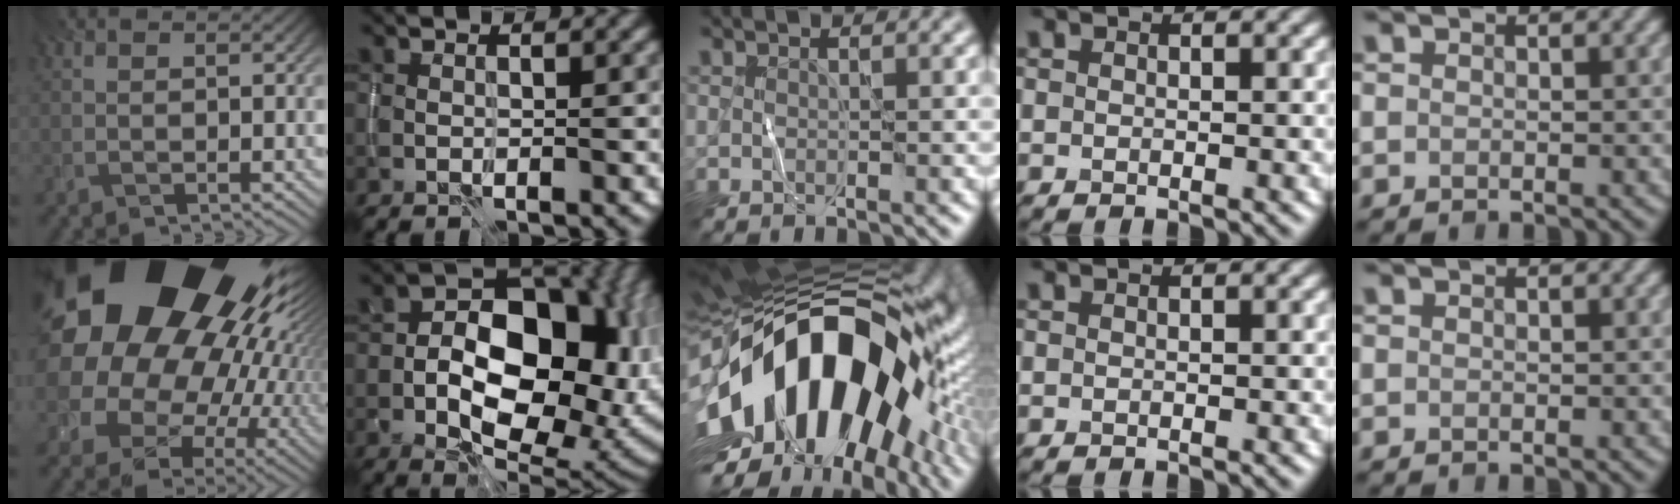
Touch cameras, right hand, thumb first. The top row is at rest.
{"thumb": {"total": 26.0, "force": [9.0, 20.2, 13.7], "torque": [-0.262, -0.024, 0.135]}, "index": {"total": 16.0, "force": [-0.5, 10.0, 12.5], "torque": [-0.159, -0.002, -0.008]}, "middle": {"total": 20.6, "force": [-1.9, 12.2, 16.5], "torque": [-0.287, -0.006, -0.039]}}